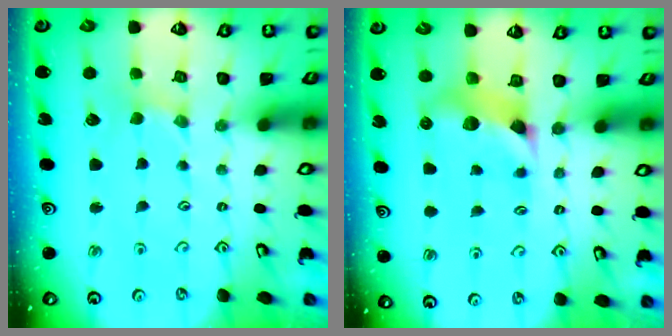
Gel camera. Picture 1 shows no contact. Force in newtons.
{"total": 6.8, "press": 6.8, "slide": 0.5}